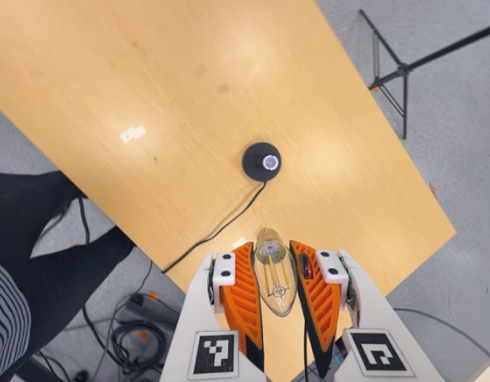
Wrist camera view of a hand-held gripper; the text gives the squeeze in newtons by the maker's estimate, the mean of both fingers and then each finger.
{"total": 22.1, "left": 24.2, "right": 19.9}